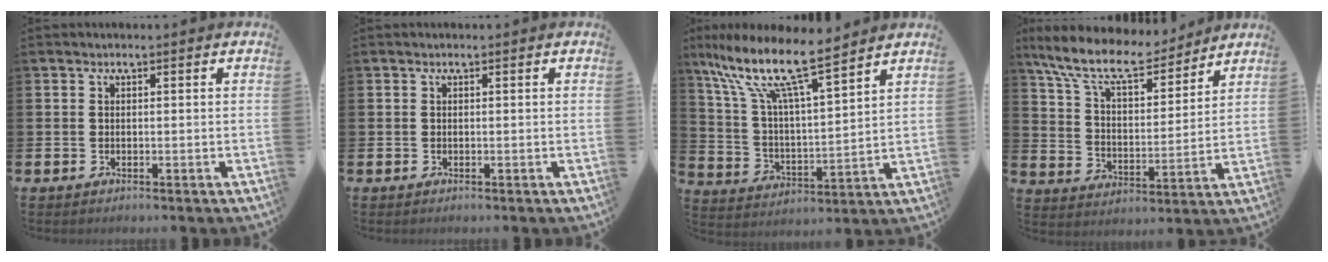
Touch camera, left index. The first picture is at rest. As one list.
[{"total": 0.0}, {"total": 12.0, "force": [9.7, 2.2, 6.7], "torque": [-0.165, -0.056, 0.163]}, {"total": 10.8, "force": [9.6, 2.9, 4.2], "torque": [-0.116, -0.059, 0.168]}]